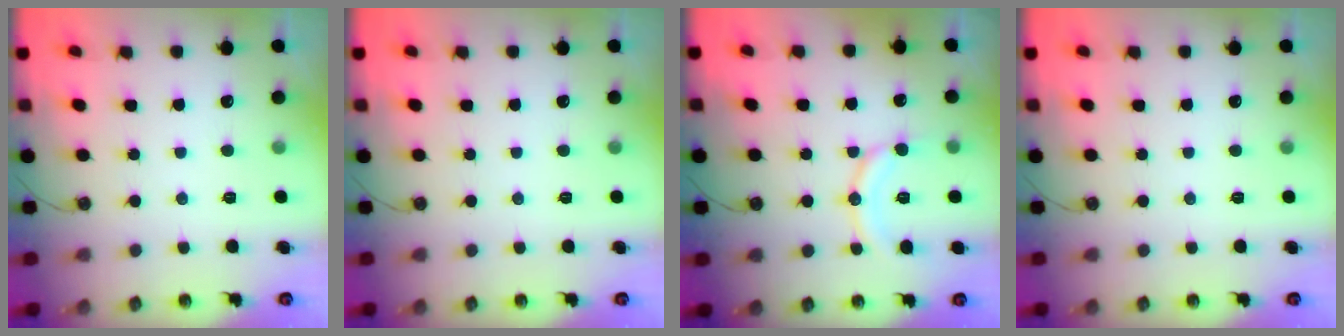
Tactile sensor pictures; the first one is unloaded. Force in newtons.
{"total": 0.0}
{"total": 11.2, "press": 11.2, "slide": 0.7}
{"total": 0.0}